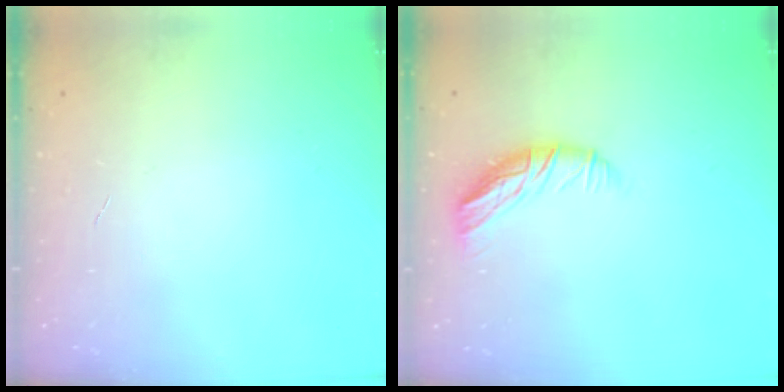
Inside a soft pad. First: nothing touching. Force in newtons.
{"total": 10.7, "press": 10.5, "slide": 2.0}